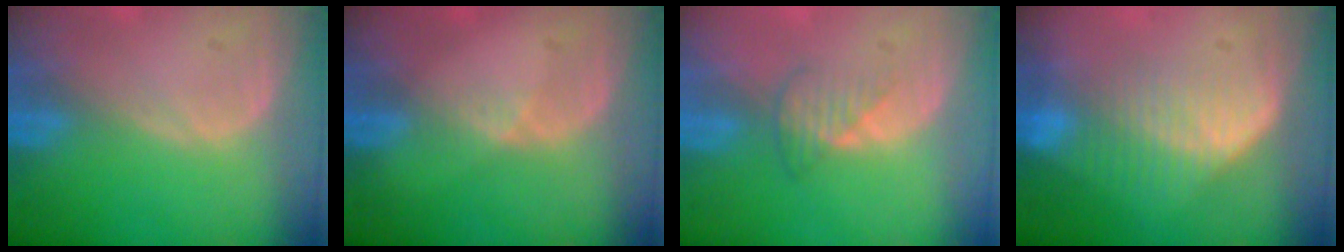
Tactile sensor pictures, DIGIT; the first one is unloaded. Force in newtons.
{"total": 1.8, "press": 1.2, "slide": 1.3}
{"total": 2.5, "press": 2.5, "slide": 0.4}
{"total": 7.2, "press": 6.7, "slide": 2.7}